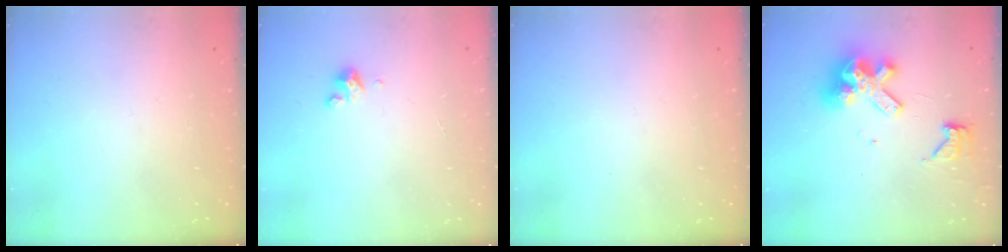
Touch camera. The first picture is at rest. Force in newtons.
{"total": 1.7, "press": 1.7, "slide": 0.3}
{"total": 0.0}
{"total": 14.9, "press": 14.7, "slide": 2.0}